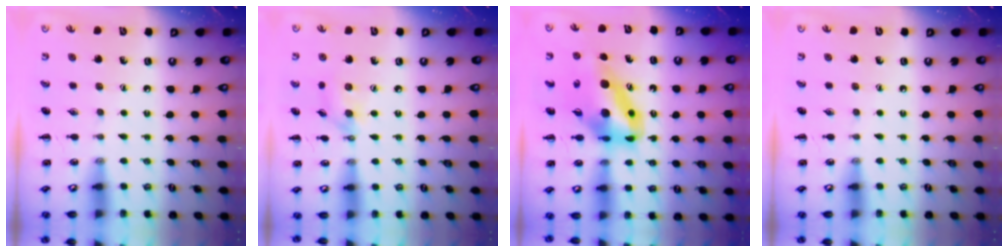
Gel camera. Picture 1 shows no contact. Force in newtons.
{"total": 4.9, "press": 4.9, "slide": 0.5}
{"total": 11.8, "press": 11.2, "slide": 3.6}
{"total": 0.0}